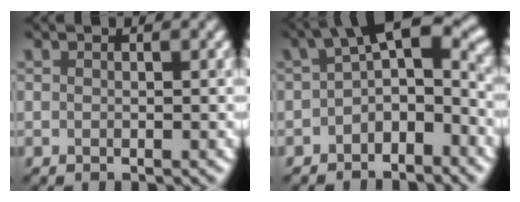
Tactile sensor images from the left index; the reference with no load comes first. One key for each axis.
{"total": 5.0, "fx": -0.9, "fy": 2.8, "fz": 4.1, "tx": -0.050, "ty": 0.019, "tz": -0.035}